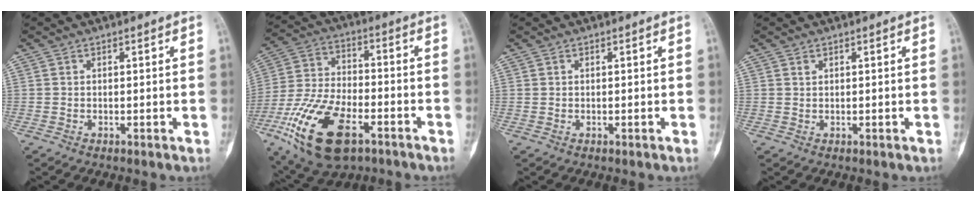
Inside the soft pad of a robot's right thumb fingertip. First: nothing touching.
{"total": 19.4, "force": [-9.1, 9.4, 14.3], "torque": [-0.274, 0.029, -0.157]}
{"total": 0.0}
{"total": 0.6, "force": [0.5, 0.3, 0.2], "torque": [0.006, 0.001, 0.009]}